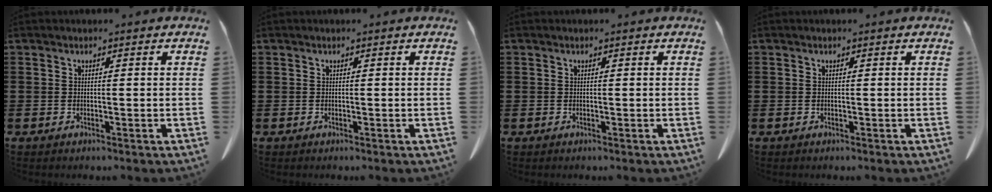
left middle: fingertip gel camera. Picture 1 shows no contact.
{"total": 0.0}
{"total": 0.0}
{"total": 0.0}